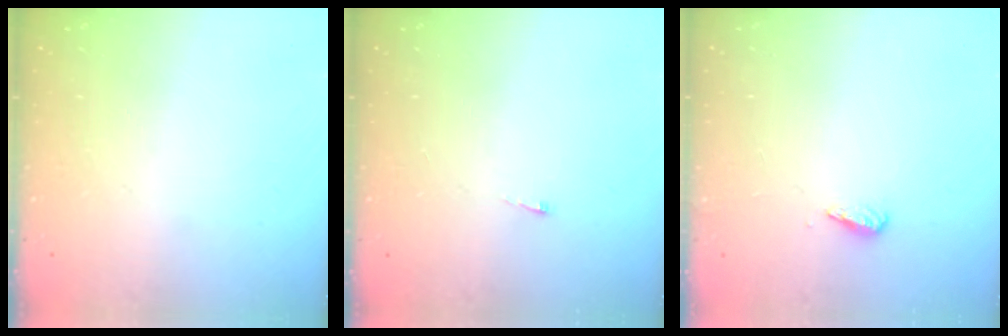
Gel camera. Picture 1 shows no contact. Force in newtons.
{"total": 2.7, "press": 2.7, "slide": 0.4}
{"total": 2.7, "press": 2.6, "slide": 0.4}